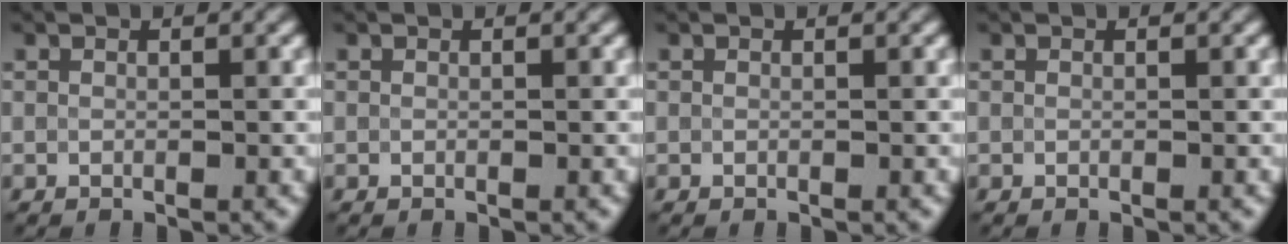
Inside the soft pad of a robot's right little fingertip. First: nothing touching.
{"total": 0.0}
{"total": 0.0}
{"total": 0.0}